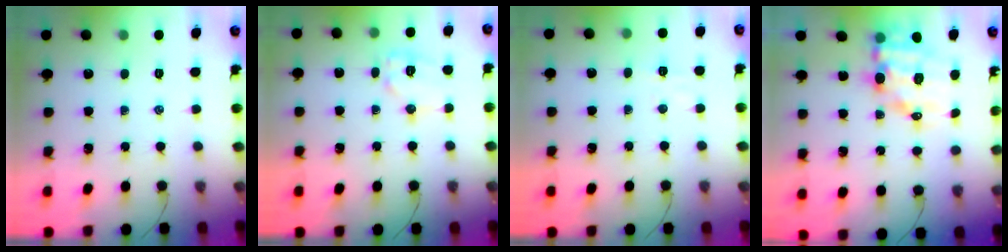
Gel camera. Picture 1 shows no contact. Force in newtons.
{"total": 8.9, "press": 8.9, "slide": 0.1}
{"total": 3.0, "press": 2.9, "slide": 0.8}
{"total": 10.7, "press": 10.3, "slide": 2.9}